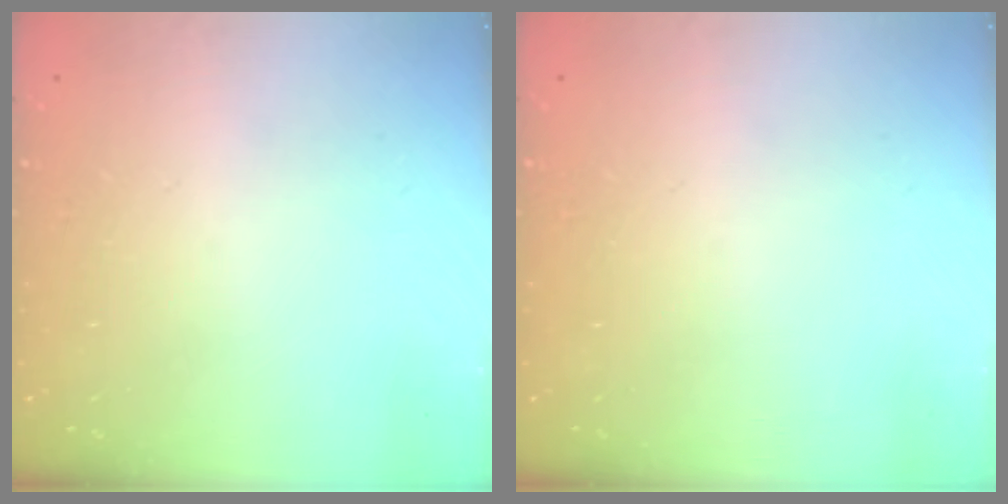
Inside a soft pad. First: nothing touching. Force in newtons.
{"total": 0.0}